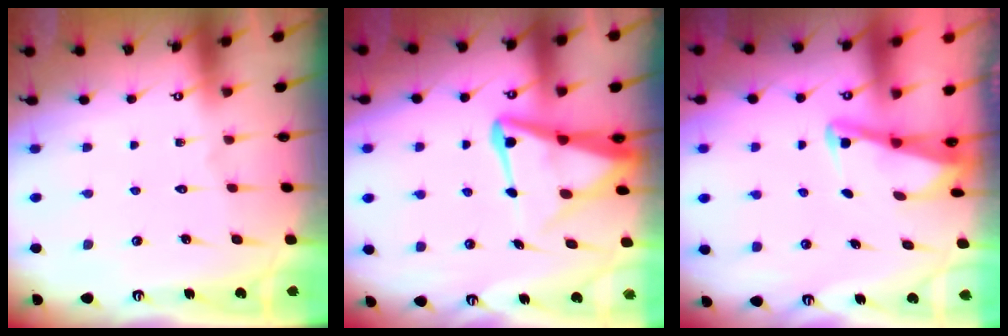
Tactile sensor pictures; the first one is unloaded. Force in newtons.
{"total": 8.7, "press": 8.6, "slide": 1.0}
{"total": 3.0, "press": 3.0, "slide": 0.4}